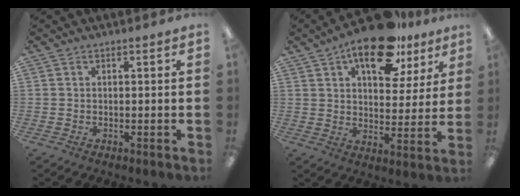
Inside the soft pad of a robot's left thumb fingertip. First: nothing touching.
{"total": 17.7, "force": [11.3, 8.3, 10.8], "torque": [-0.158, -0.052, 0.188]}